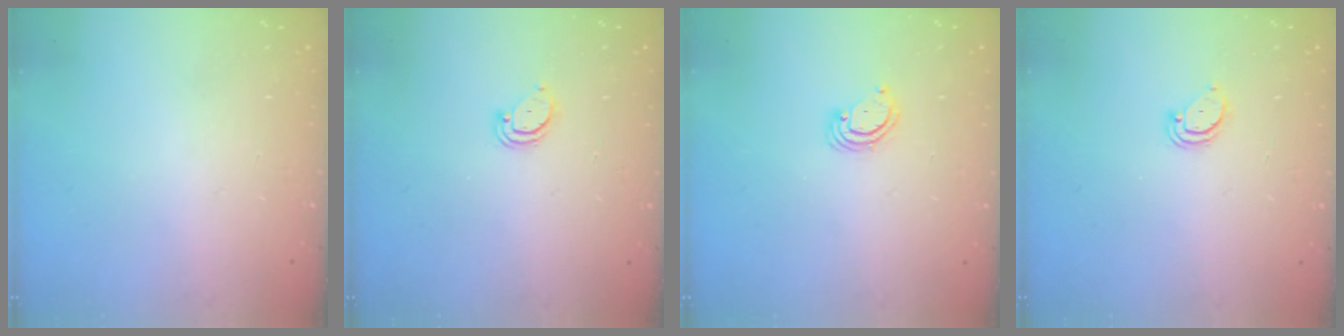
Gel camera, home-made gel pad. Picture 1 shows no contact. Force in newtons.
{"total": 2.6, "press": 2.6, "slide": 0.2}
{"total": 3.0, "press": 3.0, "slide": 0.3}
{"total": 2.6, "press": 2.6, "slide": 0.2}